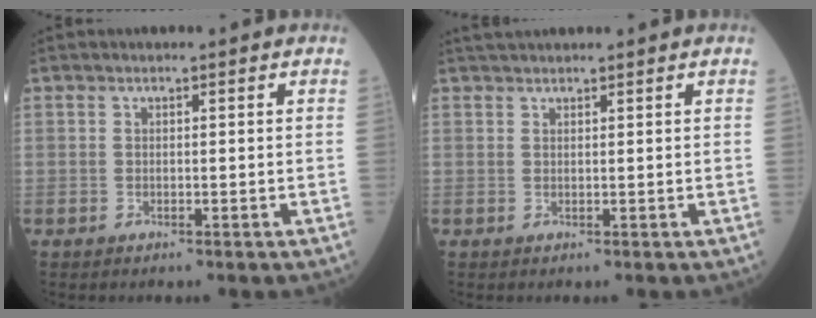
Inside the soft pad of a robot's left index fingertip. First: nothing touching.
{"total": 2.7, "force": [2.6, 0.1, 0.9], "torque": [-0.012, 0.027, 0.046]}